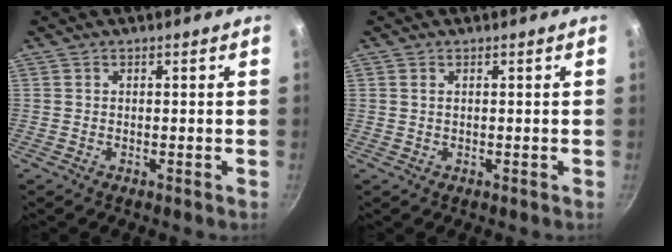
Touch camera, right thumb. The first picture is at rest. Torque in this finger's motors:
{"motor_torque": [-0.24, -0.10, -0.32, 0.13, 0.01]}